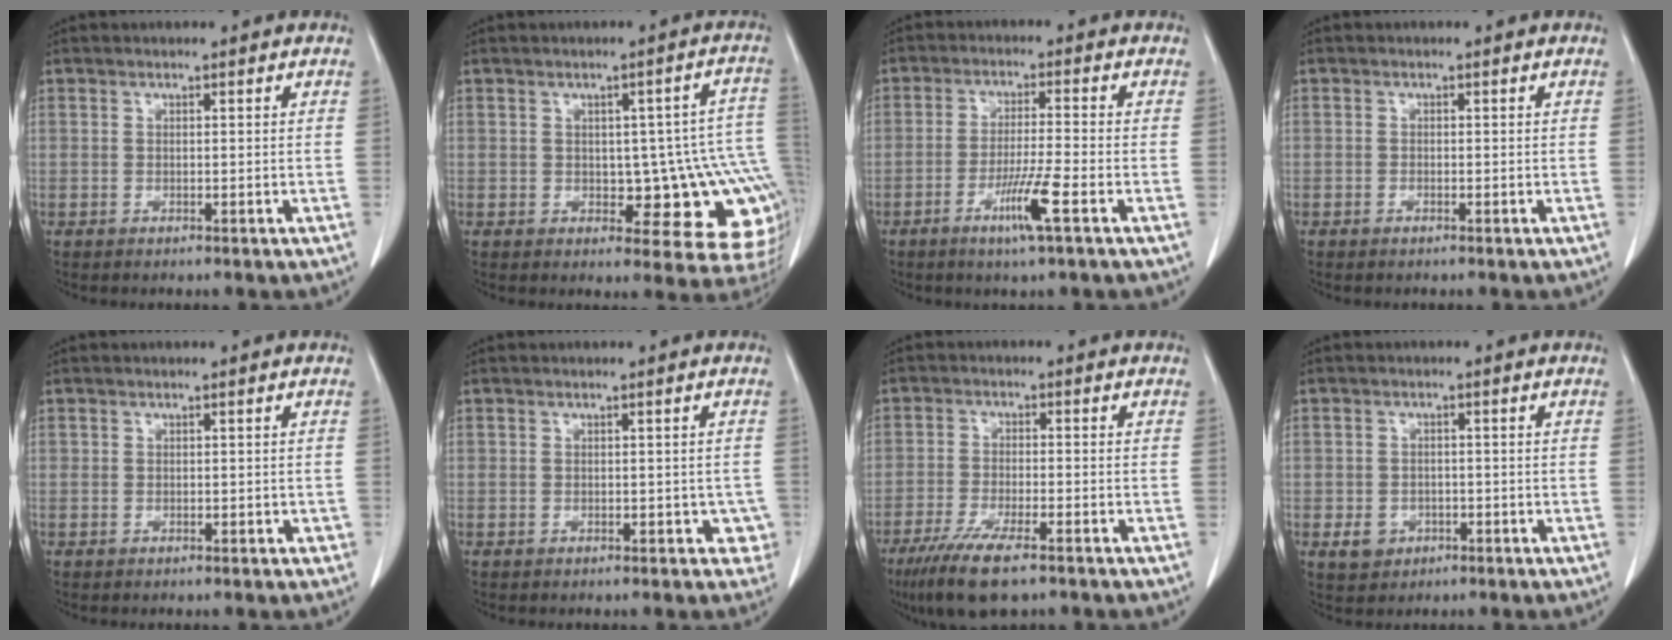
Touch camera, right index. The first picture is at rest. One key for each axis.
{"total": 14.5, "fx": -1.7, "fy": 6.0, "fz": 13.1, "tx": -0.097, "ty": 0.028, "tz": -0.008}
{"total": 6.6, "fx": -3.2, "fy": -0.5, "fz": 5.8, "tx": -0.106, "ty": -0.012, "tz": -0.059}
{"total": 0.6, "fx": -0.5, "fy": 0.1, "fz": 0.3, "tx": -0.009, "ty": 0.000, "tz": -0.005}
{"total": 0.9, "fx": -0.2, "fy": 0.8, "fz": 0.3, "tx": -0.005, "ty": 0.011, "tz": 0.000}
{"total": 2.8, "fx": -0.7, "fy": 2.2, "fz": 1.6, "tx": -0.003, "ty": 0.015, "tz": -0.004}
{"total": 9.4, "fx": -6.4, "fy": 1.6, "fz": 6.7, "tx": -0.121, "ty": -0.022, "tz": -0.104}
{"total": 3.5, "fx": -1.3, "fy": 3.1, "fz": 1.0, "tx": -0.012, "ty": 0.007, "tz": -0.008}